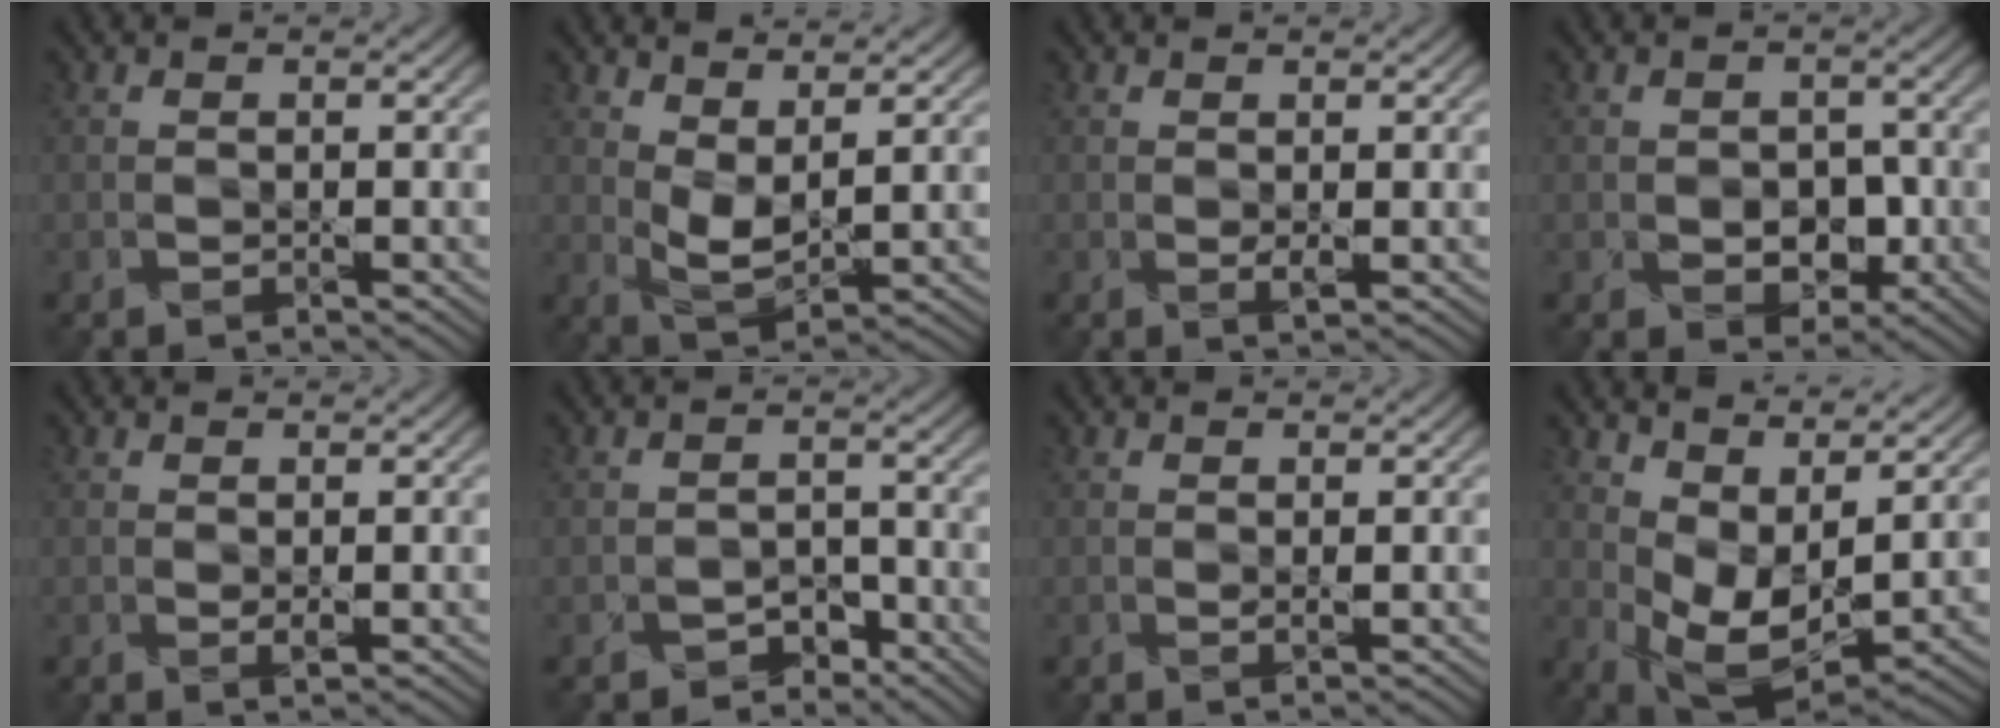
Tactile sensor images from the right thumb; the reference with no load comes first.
{"total": 5.2, "force": [2.6, 2.3, 3.8], "torque": [-0.086, -0.002, 0.050]}
{"total": 0.9, "force": [0.3, 0.3, 0.8], "torque": [-0.018, -0.004, 0.007]}
{"total": 4.0, "force": [-1.1, 3.1, 2.2], "torque": [-0.029, -0.005, -0.019]}
{"total": 0.9, "force": [0.4, 0.4, 0.7], "torque": [-0.015, -0.003, 0.010]}
{"total": 2.5, "force": [-2.1, 1.4, 0.4], "torque": [0.002, 0.005, -0.035]}
{"total": 0.7, "force": [0.4, 0.1, 0.5], "torque": [-0.010, -0.001, 0.006]}
{"total": 9.3, "force": [4.4, 4.7, 6.7], "torque": [-0.136, -0.006, 0.082]}